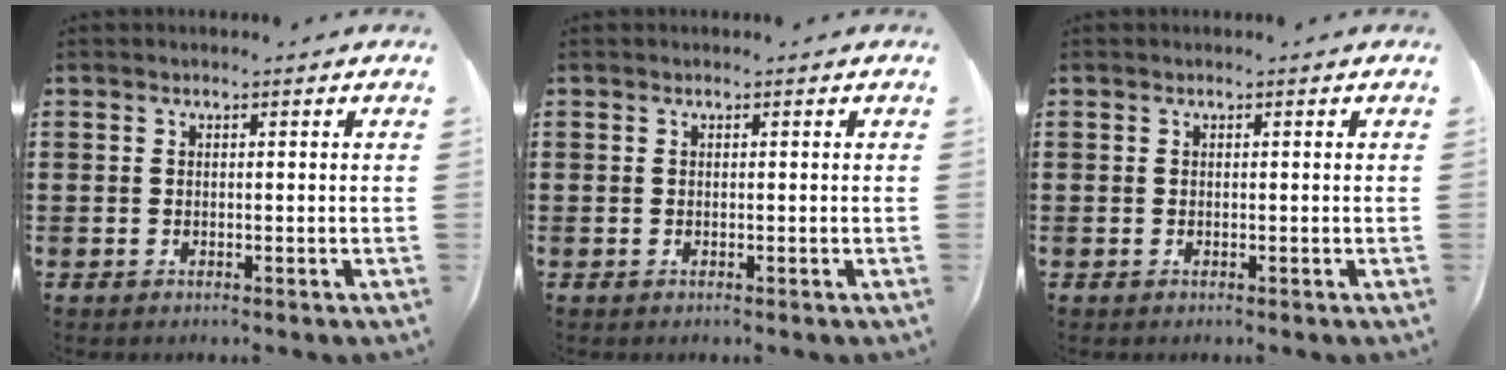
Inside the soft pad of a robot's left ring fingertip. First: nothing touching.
{"total": 0.0}
{"total": 0.0}